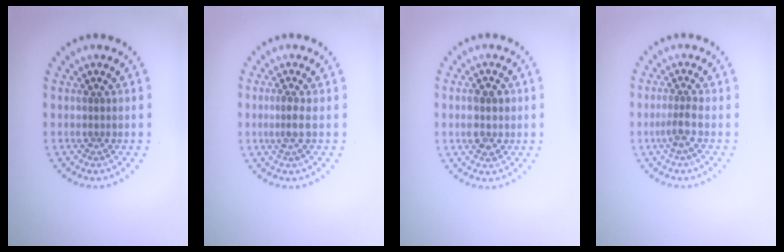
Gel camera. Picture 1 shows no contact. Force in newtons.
{"total": 1.8, "press": 1.4, "slide": 1.2}
{"total": 2.6, "press": 2.6, "slide": 0.2}
{"total": 1.8, "press": 1.2, "slide": 1.3}